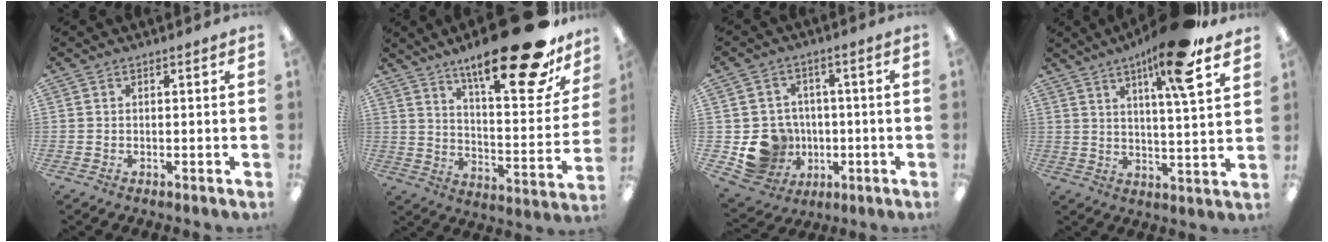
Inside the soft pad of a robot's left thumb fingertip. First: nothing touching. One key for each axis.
{"total": 25.7, "fx": 17.7, "fy": 6.8, "fz": 17.3, "tx": -0.255, "ty": -0.116, "tz": 0.280}
{"total": 10.6, "fx": -2.1, "fy": 10.0, "fz": 2.8, "tx": -0.073, "ty": 0.017, "tz": -0.021}
{"total": 14.4, "fx": 9.4, "fy": 1.7, "fz": 10.8, "tx": -0.174, "ty": -0.040, "tz": 0.142}